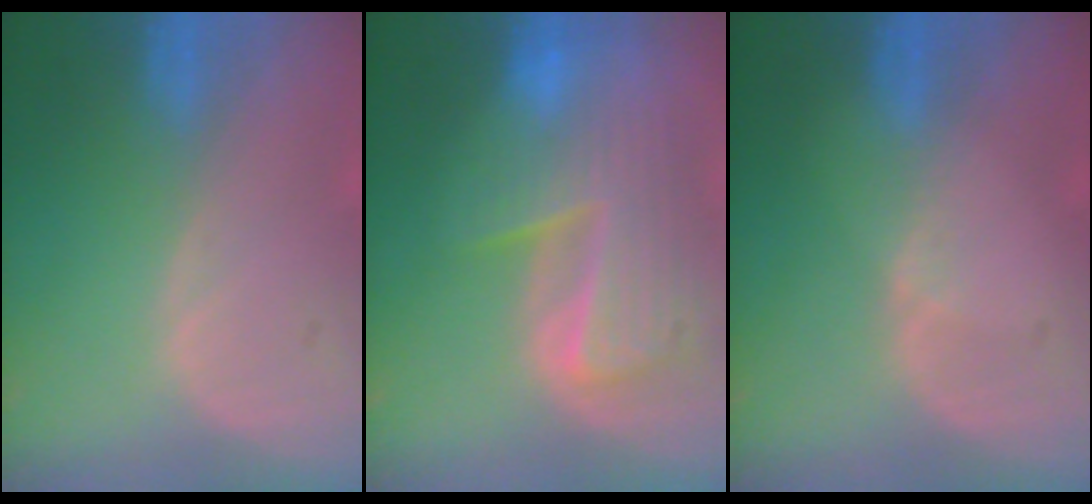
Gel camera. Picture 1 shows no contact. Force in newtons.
{"total": 10.0, "press": 8.7, "slide": 5.0}
{"total": 1.4, "press": 0.9, "slide": 1.1}